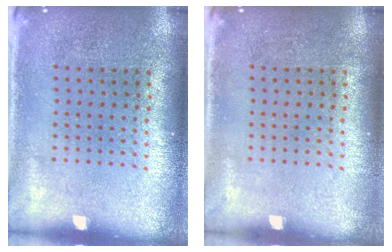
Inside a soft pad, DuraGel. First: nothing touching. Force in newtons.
{"total": 0.0}